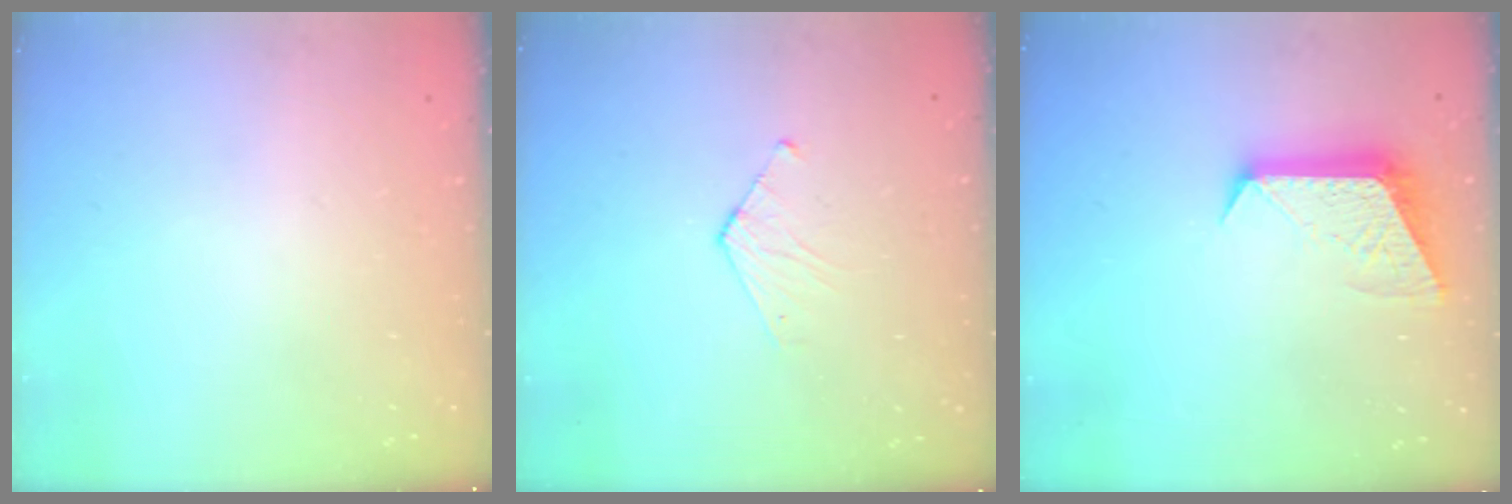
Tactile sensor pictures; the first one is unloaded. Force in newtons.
{"total": 3.6, "press": 3.6, "slide": 0.3}
{"total": 10.0, "press": 10.0, "slide": 0.1}